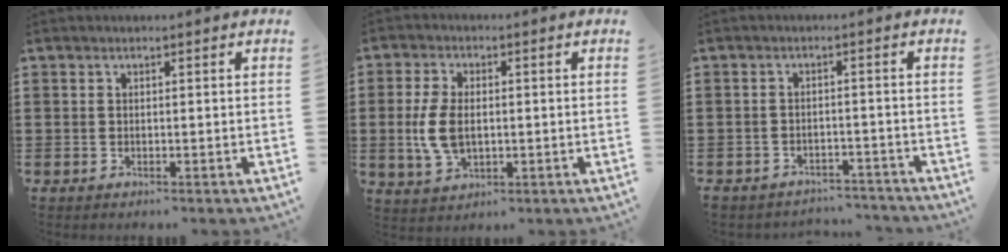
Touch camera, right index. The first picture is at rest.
{"total": 6.3, "force": [-0.3, 3.6, 5.1], "torque": [-0.133, -0.003, -0.013]}
{"total": 2.8, "force": [-2.8, 0.4, 0.0], "torque": [-0.007, -0.001, -0.059]}